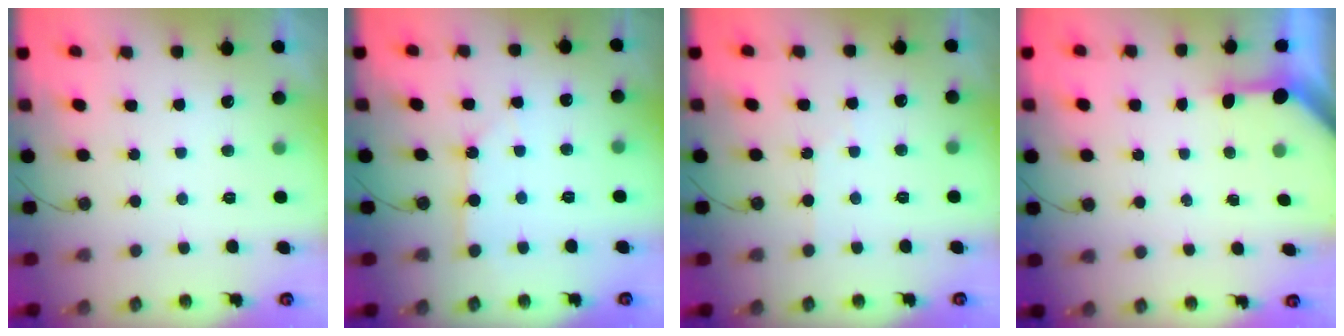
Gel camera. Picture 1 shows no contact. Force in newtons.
{"total": 2.8, "press": 2.8, "slide": 0.3}
{"total": 2.4, "press": 2.4, "slide": 0.4}
{"total": 3.3, "press": 3.3, "slide": 0.3}